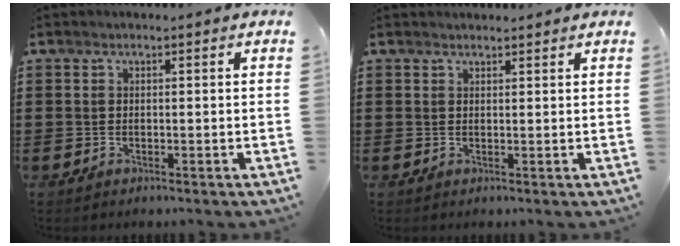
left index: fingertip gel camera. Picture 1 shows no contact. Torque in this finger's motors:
{"motor_torque": [-0.61, 0.90, -0.01, -0.01]}